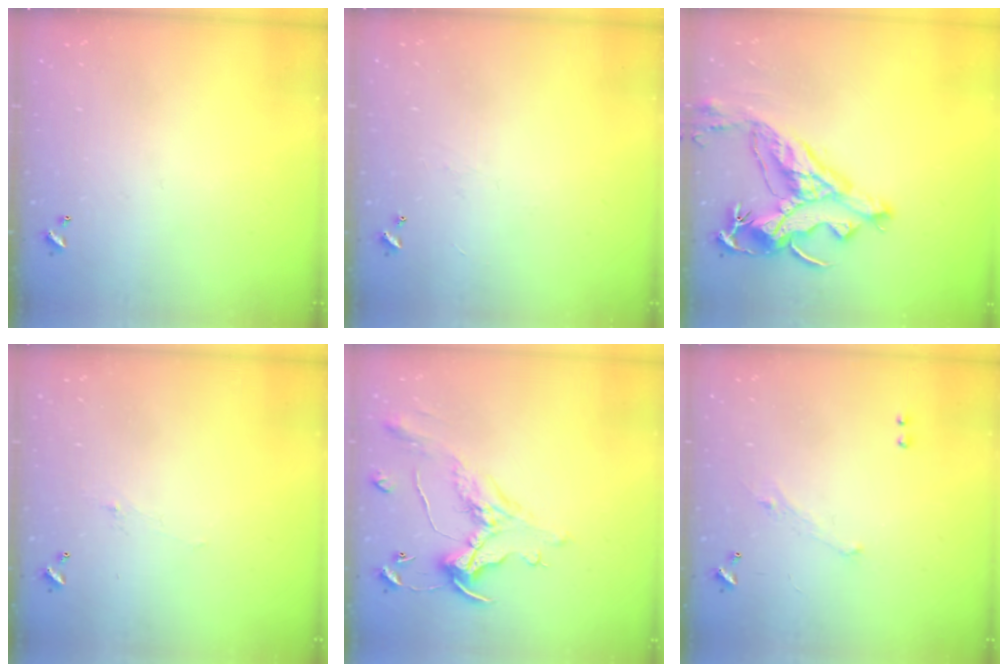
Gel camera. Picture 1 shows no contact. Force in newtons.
{"total": 1.3, "press": 1.2, "slide": 0.5}
{"total": 11.6, "press": 11.4, "slide": 1.8}
{"total": 0.8, "press": 0.5, "slide": 0.6}
{"total": 1.7, "press": 1.2, "slide": 1.1}
{"total": 0.9, "press": 0.6, "slide": 0.7}